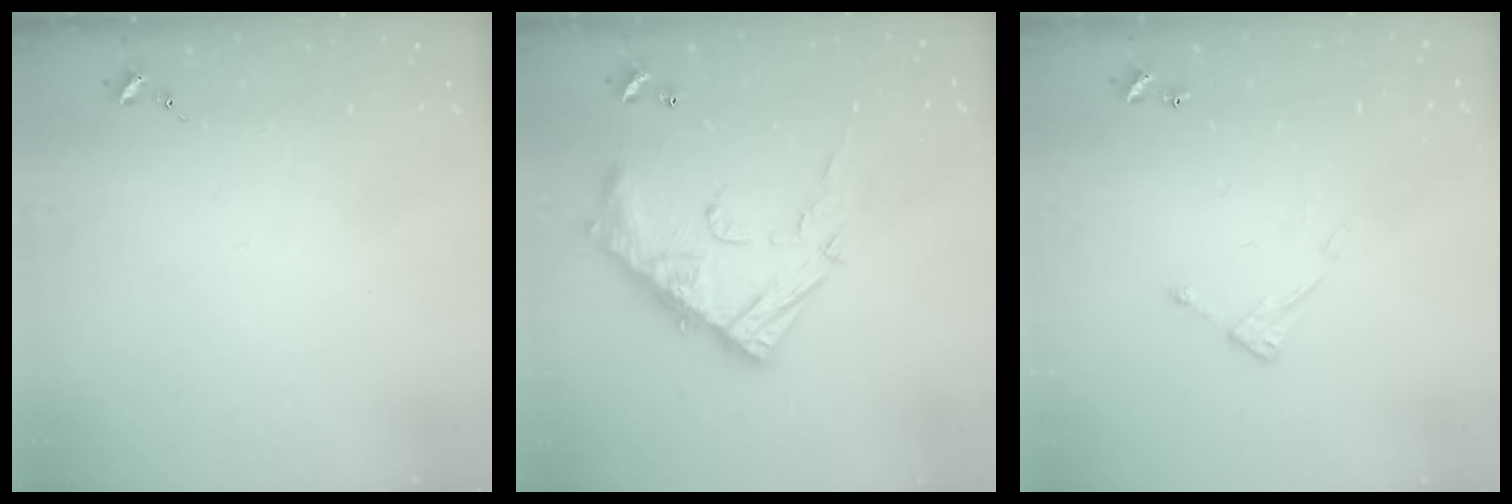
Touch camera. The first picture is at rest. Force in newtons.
{"total": 18.0, "press": 18.0, "slide": 1.4}
{"total": 6.2, "press": 6.2, "slide": 0.4}